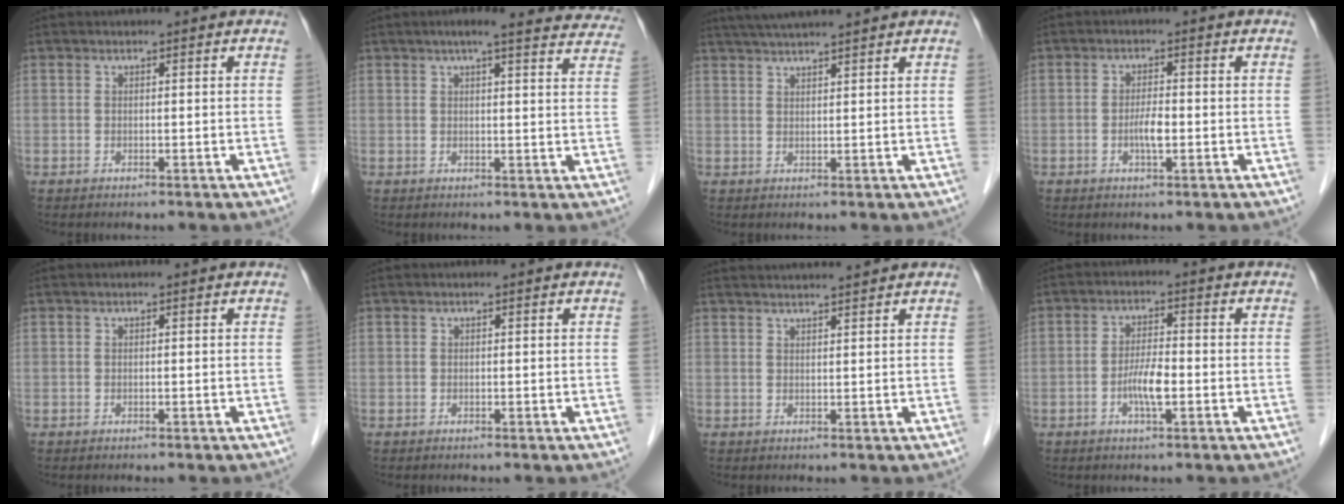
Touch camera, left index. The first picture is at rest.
{"total": 16.3, "force": [14.6, 2.8, 6.6], "torque": [-0.067, 0.004, 0.154]}
{"total": 7.3, "force": [6.4, -0.4, 3.4], "torque": [-0.058, 0.033, 0.099]}
{"total": 2.8, "force": [-0.8, 0.5, 2.6], "torque": [-0.051, -0.001, -0.014]}
{"total": 0.0}
{"total": 0.0}
{"total": 6.0, "force": [5.7, -0.7, 1.9], "torque": [-0.027, 0.023, 0.078]}
{"total": 4.2, "force": [-1.5, 0.7, 3.9], "torque": [-0.077, -0.002, -0.028]}